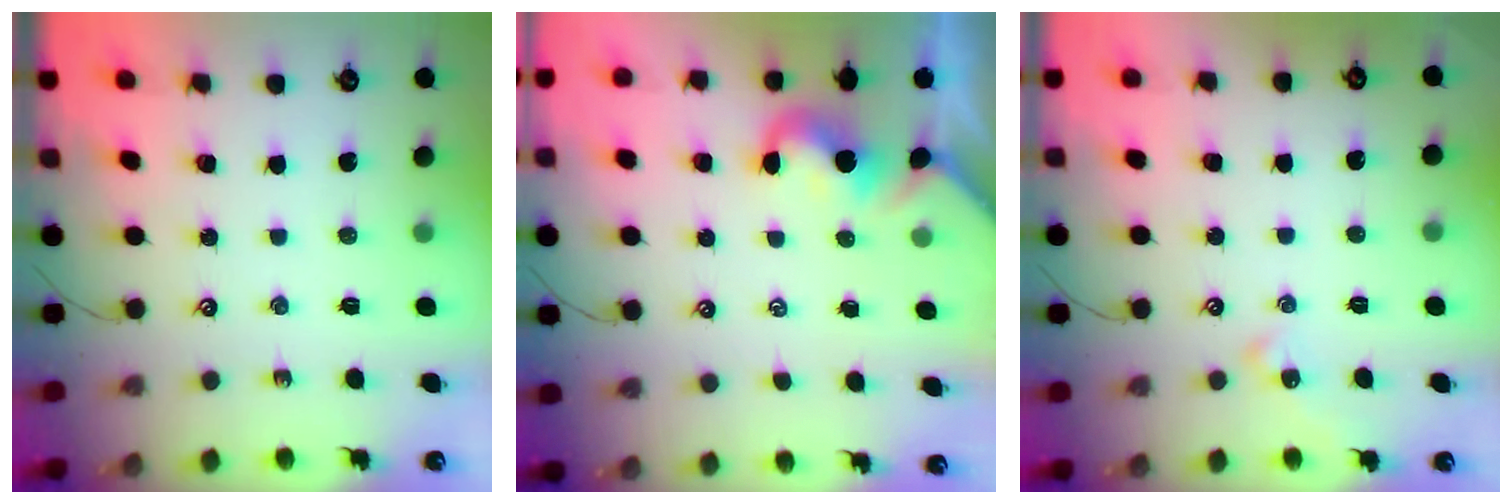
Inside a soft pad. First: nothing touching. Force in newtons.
{"total": 1.2, "press": 1.2, "slide": 0.2}
{"total": 1.3, "press": 1.2, "slide": 0.4}